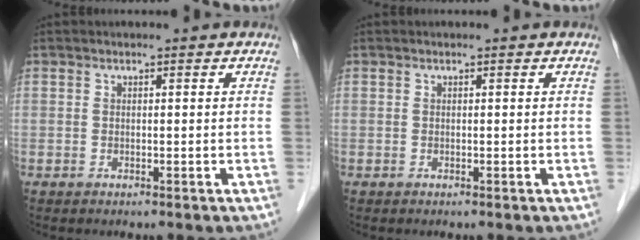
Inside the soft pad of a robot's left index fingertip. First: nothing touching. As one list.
[{"total": 0.0}]